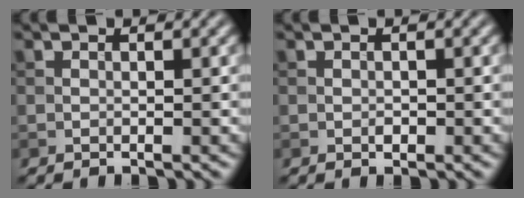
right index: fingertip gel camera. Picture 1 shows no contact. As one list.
[{"total": 0.6, "force": [-0.2, 0.4, 0.4], "torque": [-0.005, -0.002, -0.002]}]